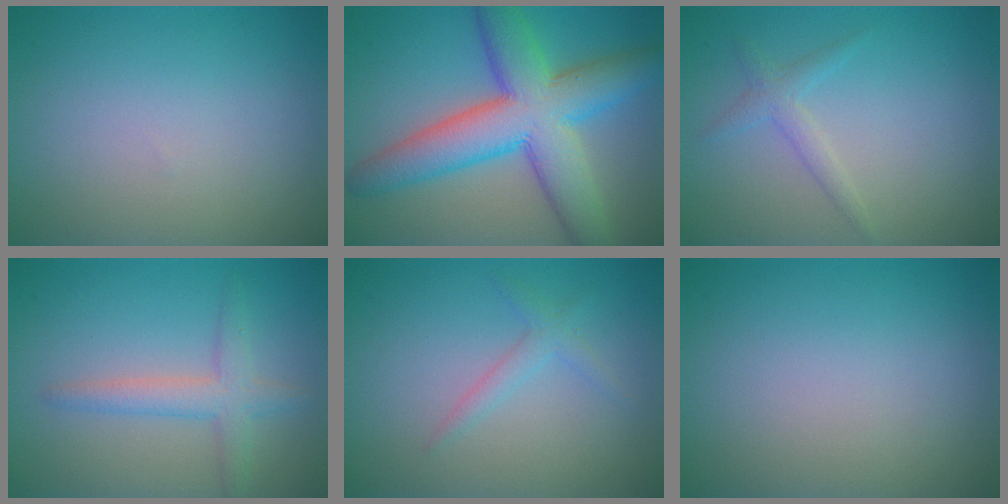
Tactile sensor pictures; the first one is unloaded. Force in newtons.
{"total": 10.3, "press": 10.3, "slide": 0.2}
{"total": 1.6, "press": 1.6, "slide": 0.1}
{"total": 2.9, "press": 2.9, "slide": 0.2}
{"total": 1.4, "press": 1.4, "slide": 0.1}
{"total": 0.0}